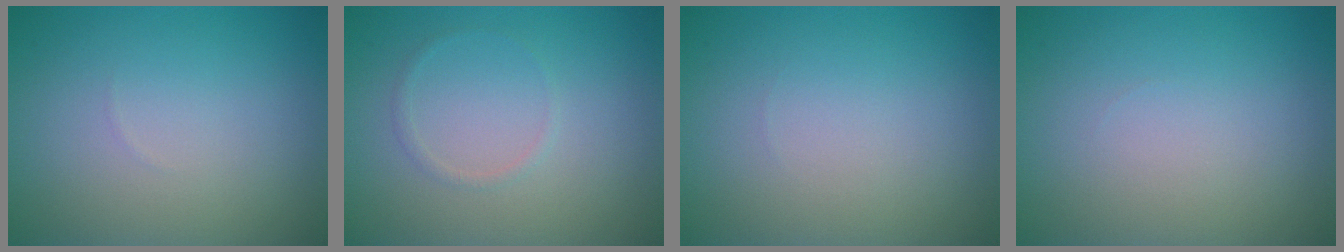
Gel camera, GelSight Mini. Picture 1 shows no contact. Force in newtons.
{"total": 0.7, "press": 0.7, "slide": 0.0}
{"total": 0.0}
{"total": 0.0}